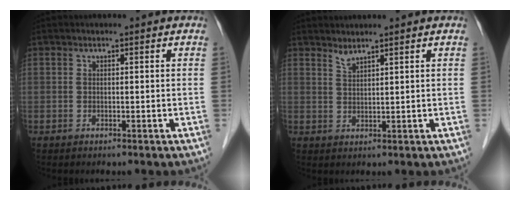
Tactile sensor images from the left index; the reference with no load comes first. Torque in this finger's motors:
{"motor_torque": [0.14, -0.09, 0.06, 0.02]}